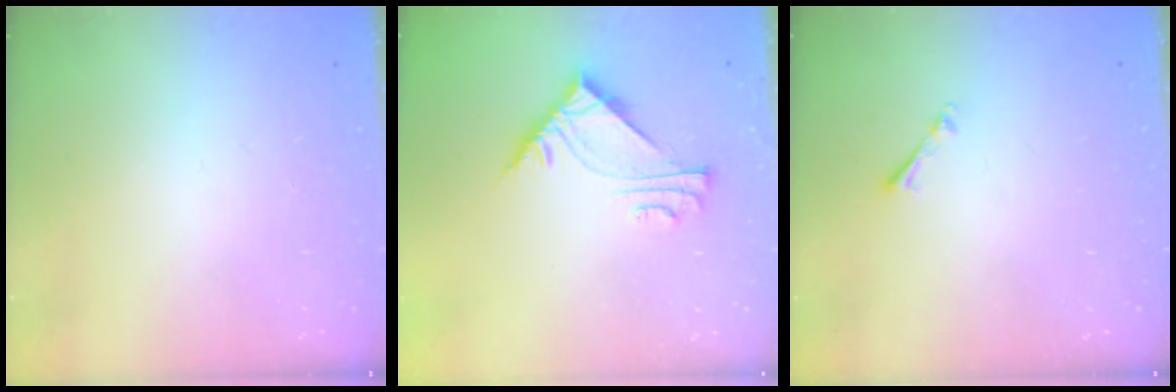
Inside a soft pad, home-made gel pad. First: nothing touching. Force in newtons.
{"total": 7.0, "press": 7.0, "slide": 0.2}
{"total": 1.0, "press": 1.0, "slide": 0.2}